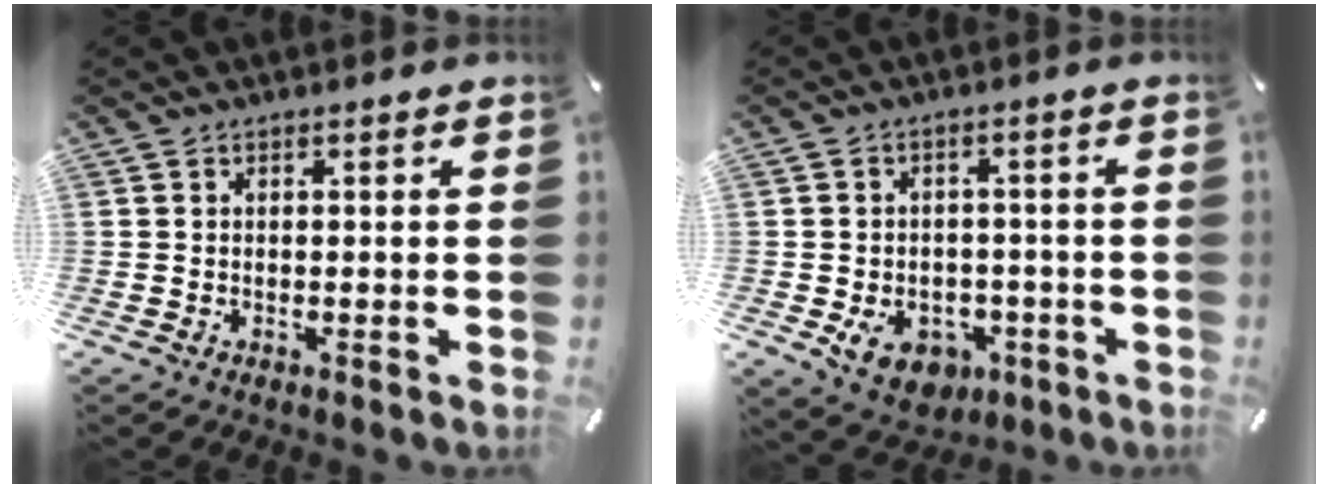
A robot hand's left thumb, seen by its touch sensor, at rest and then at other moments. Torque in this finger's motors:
{"motor_torque": [0.40, 0.52, 0.62, 0.32, 0.18]}